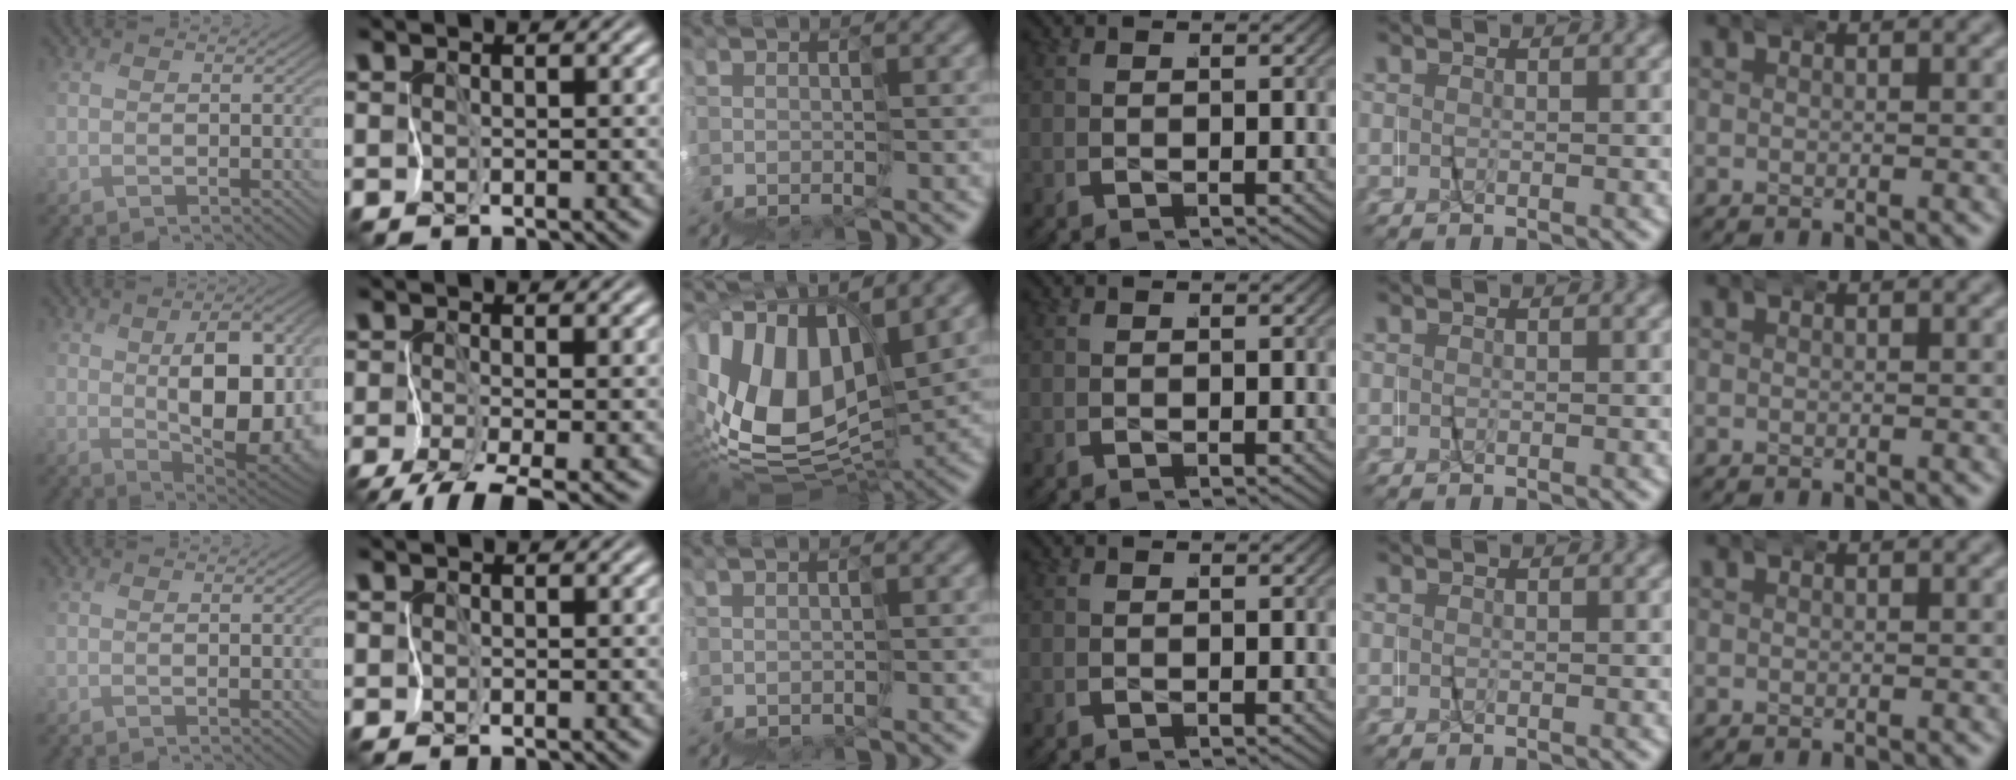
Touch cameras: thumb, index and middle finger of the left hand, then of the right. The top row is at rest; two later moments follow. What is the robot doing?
{"motion": "wrap", "object": "napkin"}